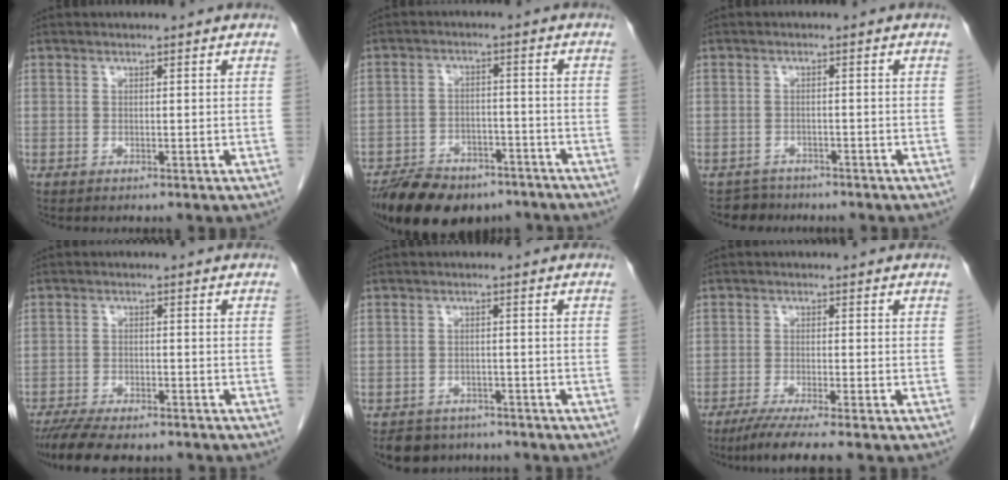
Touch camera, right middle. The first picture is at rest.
{"total": 14.1, "force": [-10.8, 6.4, 6.5], "torque": [-0.112, -0.002, -0.164]}
{"total": 2.9, "force": [-2.4, 1.3, -0.7], "torque": [0.006, 0.002, -0.041]}
{"total": 11.0, "force": [-9.2, 3.0, 5.2], "torque": [-0.083, -0.007, -0.139]}
{"total": 5.7, "force": [-4.7, 3.1, 0.5], "torque": [-0.001, 0.004, -0.069]}
{"total": 6.1, "force": [-4.7, -0.5, 3.8], "torque": [-0.060, -0.017, -0.080]}